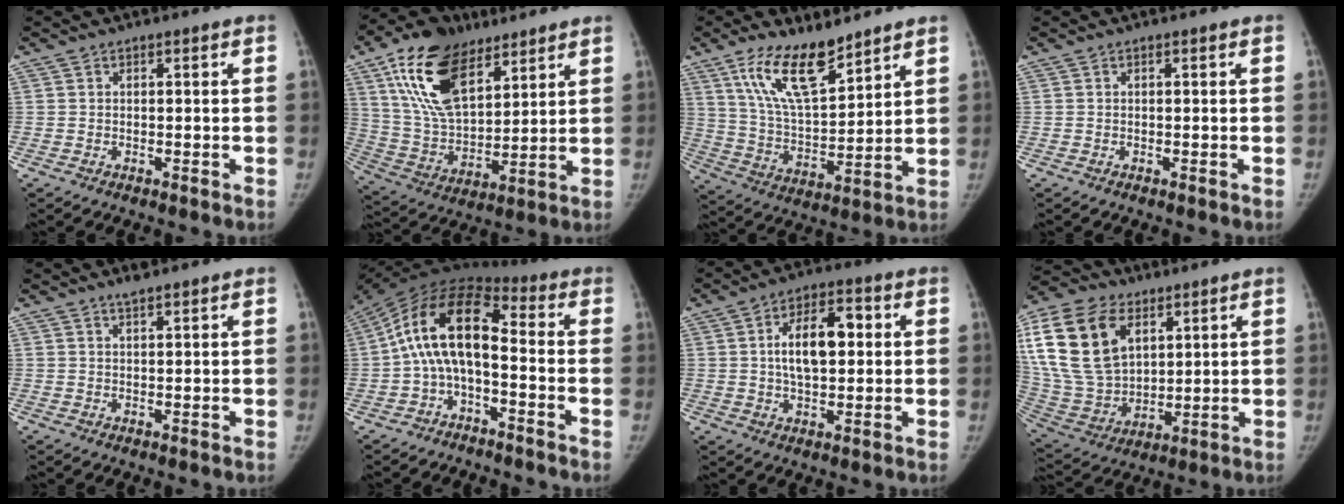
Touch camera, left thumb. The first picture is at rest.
{"total": 20.5, "force": [11.0, 10.8, 13.6], "torque": [-0.230, -0.033, 0.208]}
{"total": 14.1, "force": [9.6, 4.9, 9.0], "torque": [-0.141, -0.058, 0.191]}
{"total": 0.0}
{"total": 1.9, "force": [1.5, 0.4, 1.0], "torque": [-0.013, -0.005, 0.027]}
{"total": 14.0, "force": [-1.8, 7.1, 11.9], "torque": [-0.211, 0.072, -0.046]}
{"total": 11.1, "force": [1.6, 5.9, 9.3], "torque": [-0.139, 0.014, 0.023]}
{"total": 24.5, "force": [9.1, 16.1, 16.0], "torque": [-0.330, -0.005, 0.181]}